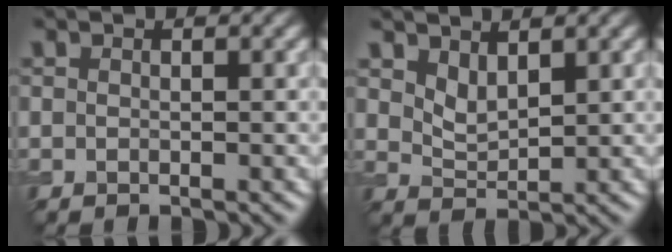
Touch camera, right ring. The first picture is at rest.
{"total": 2.2, "force": [1.5, 1.0, 1.2], "torque": [-0.028, -0.009, 0.034]}